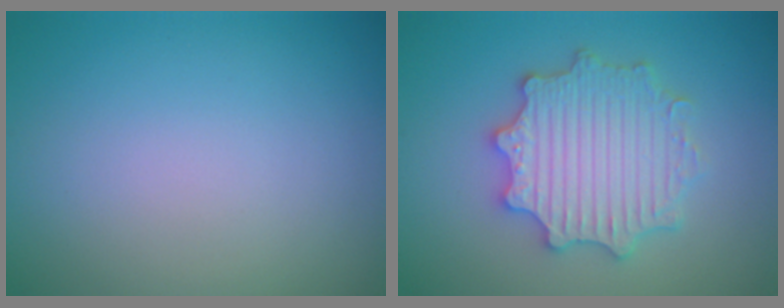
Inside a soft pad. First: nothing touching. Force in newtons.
{"total": 5.5, "press": 5.4, "slide": 1.0}